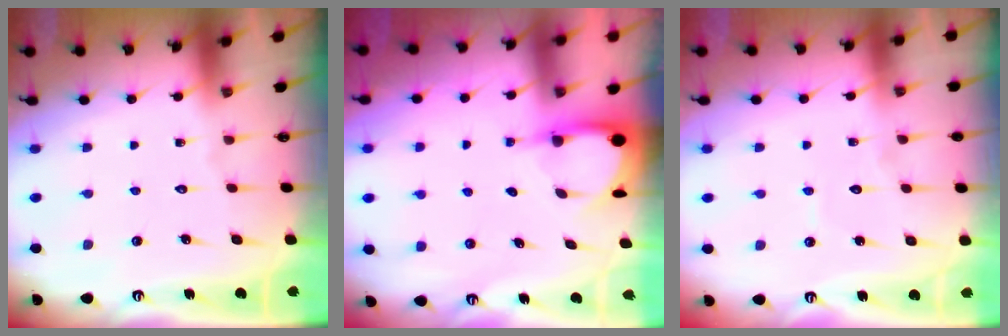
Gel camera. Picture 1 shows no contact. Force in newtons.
{"total": 3.9, "press": 3.9, "slide": 0.2}
{"total": 4.5, "press": 4.5, "slide": 0.3}